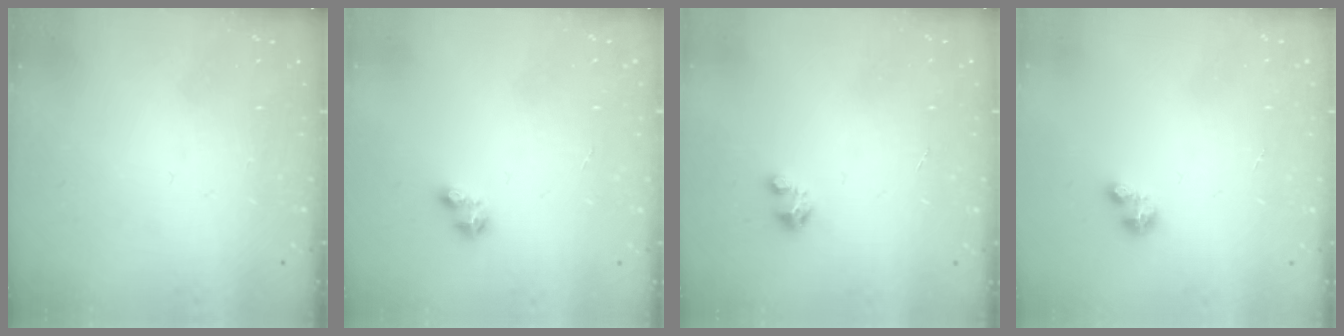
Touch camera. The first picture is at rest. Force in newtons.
{"total": 2.5, "press": 2.5, "slide": 0.4}
{"total": 1.8, "press": 1.8, "slide": 0.1}
{"total": 2.1, "press": 2.1, "slide": 0.2}